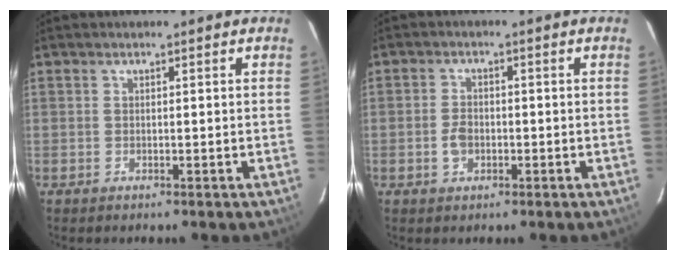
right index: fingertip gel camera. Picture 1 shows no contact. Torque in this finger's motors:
{"motor_torque": [0.32, 0.19, 0.08, 0.02]}